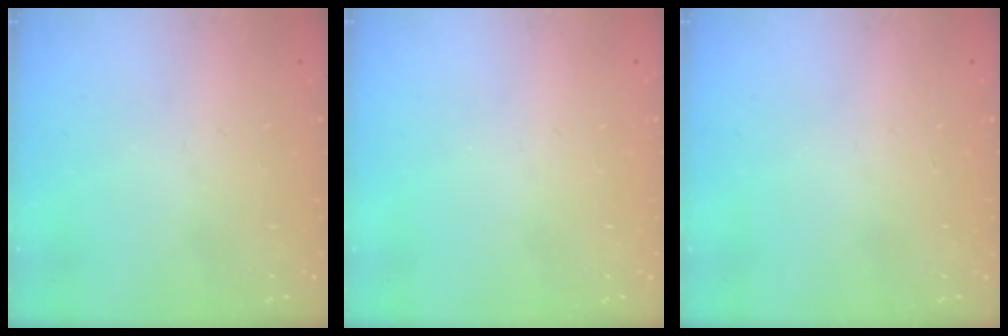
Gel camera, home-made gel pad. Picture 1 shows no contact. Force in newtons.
{"total": 0.0}
{"total": 0.0}